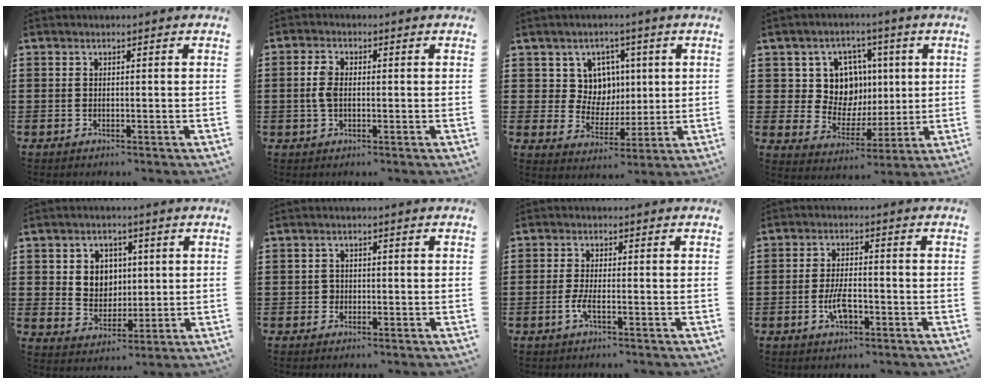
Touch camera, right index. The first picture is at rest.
{"total": 3.4, "force": [0.0, 2.0, 2.8], "torque": [-0.070, 0.002, -0.005]}
{"total": 7.2, "force": [2.1, 6.4, 2.5], "torque": [-0.063, 0.008, 0.038]}
{"total": 9.9, "force": [2.3, 8.7, 4.2], "torque": [-0.098, 0.007, 0.048]}
{"total": 5.1, "force": [1.4, 4.7, 1.5], "torque": [-0.035, 0.009, 0.021]}
{"total": 1.2, "force": [-0.3, 1.1, 0.4], "torque": [-0.009, 0.003, -0.007]}
{"total": 2.7, "force": [-1.1, 0.4, 2.5], "torque": [-0.065, -0.010, -0.026]}
{"total": 5.0, "force": [-1.6, 1.9, 4.4], "torque": [-0.095, -0.001, -0.032]}